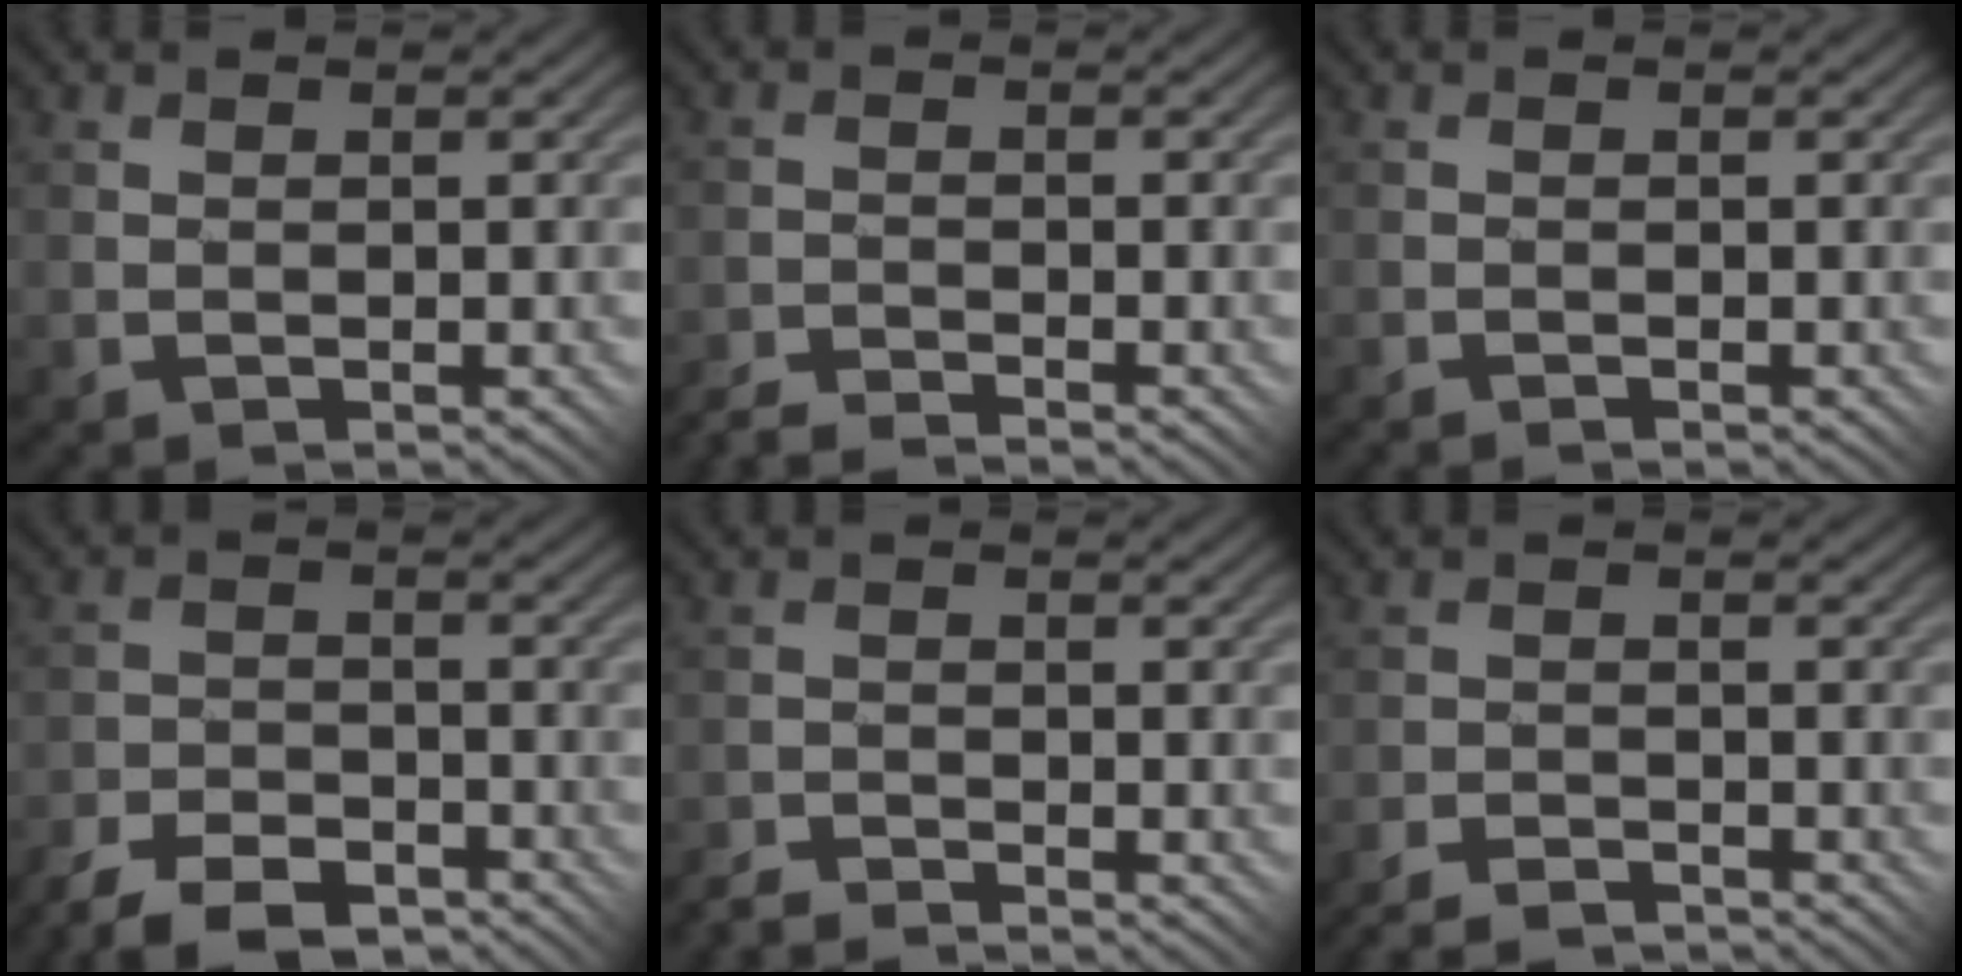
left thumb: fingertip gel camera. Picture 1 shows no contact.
{"total": 3.1, "force": [-3.1, -0.1, 0.6], "torque": [-0.011, 0.001, -0.065]}
{"total": 0.7, "force": [-0.7, -0.2, -0.2], "torque": [0.004, 0.004, -0.015]}
{"total": 7.3, "force": [-6.3, 2.4, 2.9], "torque": [-0.053, -0.002, -0.123]}
{"total": 2.8, "force": [-2.8, -0.1, 0.2], "torque": [-0.002, 0.002, -0.061]}
{"total": 3.5, "force": [-3.4, 0.3, 0.8], "torque": [-0.012, 0.004, -0.068]}